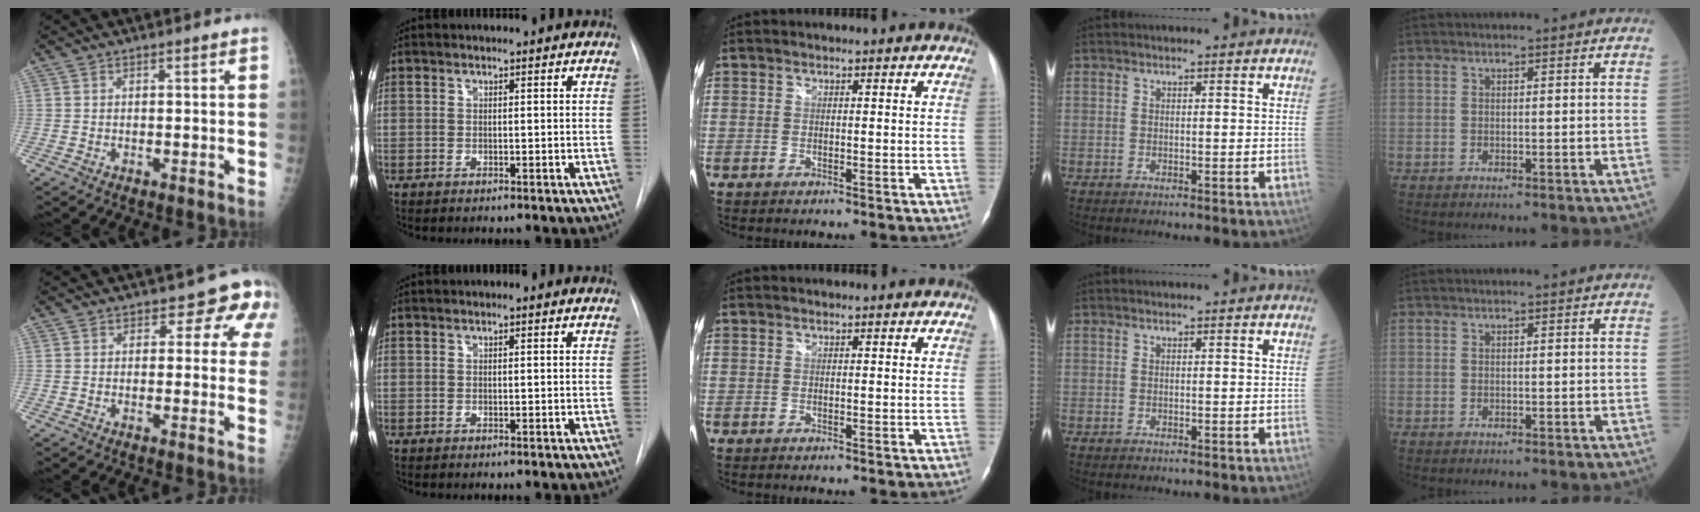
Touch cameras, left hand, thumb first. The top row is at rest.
{"thumb": {"total": 7.0, "force": [3.2, 4.7, 4.2], "torque": [-0.001, -0.007, 0.022]}, "index": {"total": 0.7, "force": [0.0, 0.3, 0.7], "torque": [-0.012, -0.002, -0.006]}}